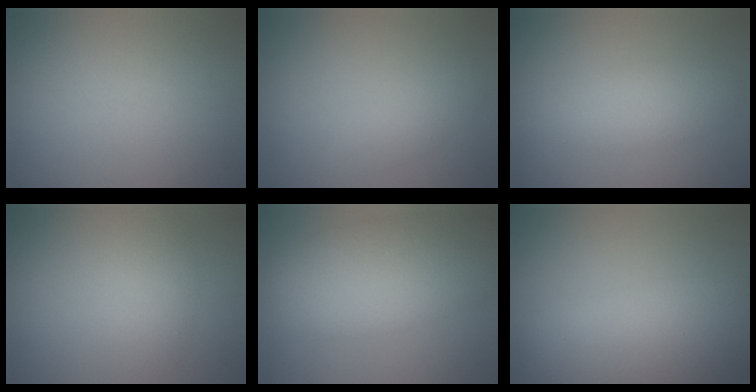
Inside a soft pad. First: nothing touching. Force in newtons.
{"total": 1.6, "press": 1.6, "slide": 0.0}
{"total": 2.9, "press": 2.9, "slide": 0.1}
{"total": 2.5, "press": 2.5, "slide": 0.2}
{"total": 8.2, "press": 8.2, "slide": 0.5}
{"total": 8.6, "press": 8.5, "slide": 0.4}